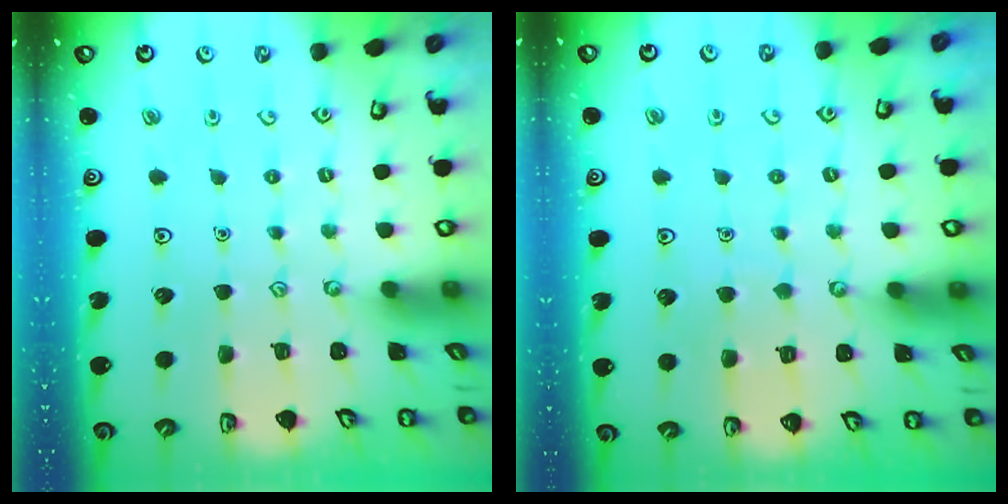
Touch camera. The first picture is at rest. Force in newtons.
{"total": 5.0, "press": 4.9, "slide": 0.4}